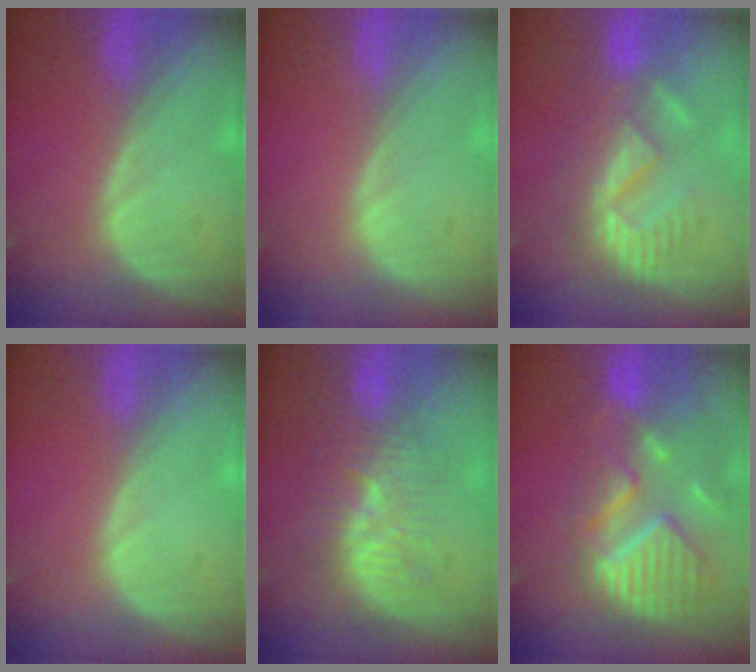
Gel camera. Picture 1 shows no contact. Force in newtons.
{"total": 0.0}
{"total": 8.8, "press": 8.2, "slide": 3.3}
{"total": 0.0}
{"total": 9.2, "press": 8.8, "slide": 2.5}
{"total": 11.8, "press": 10.4, "slide": 5.6}